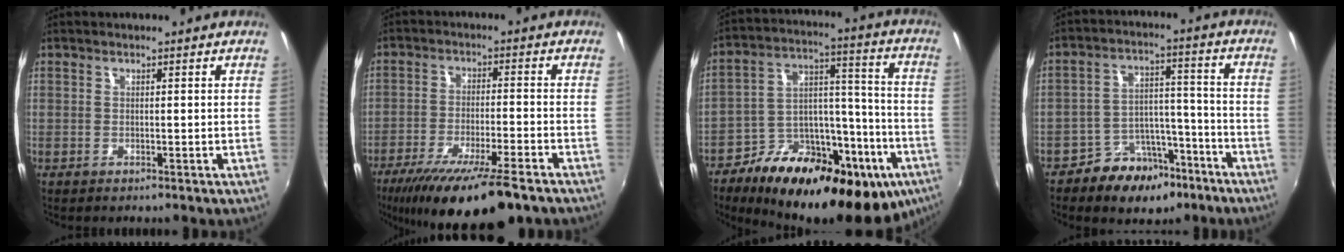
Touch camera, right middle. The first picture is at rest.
{"total": 16.4, "force": [-12.0, 2.4, 10.9], "torque": [-0.205, -0.049, -0.195]}
{"total": 31.4, "force": [-18.2, 14.7, 20.9], "torque": [-0.323, 0.015, -0.259]}
{"total": 10.8, "force": [-7.3, 6.8, 4.1], "torque": [-0.072, 0.031, -0.097]}